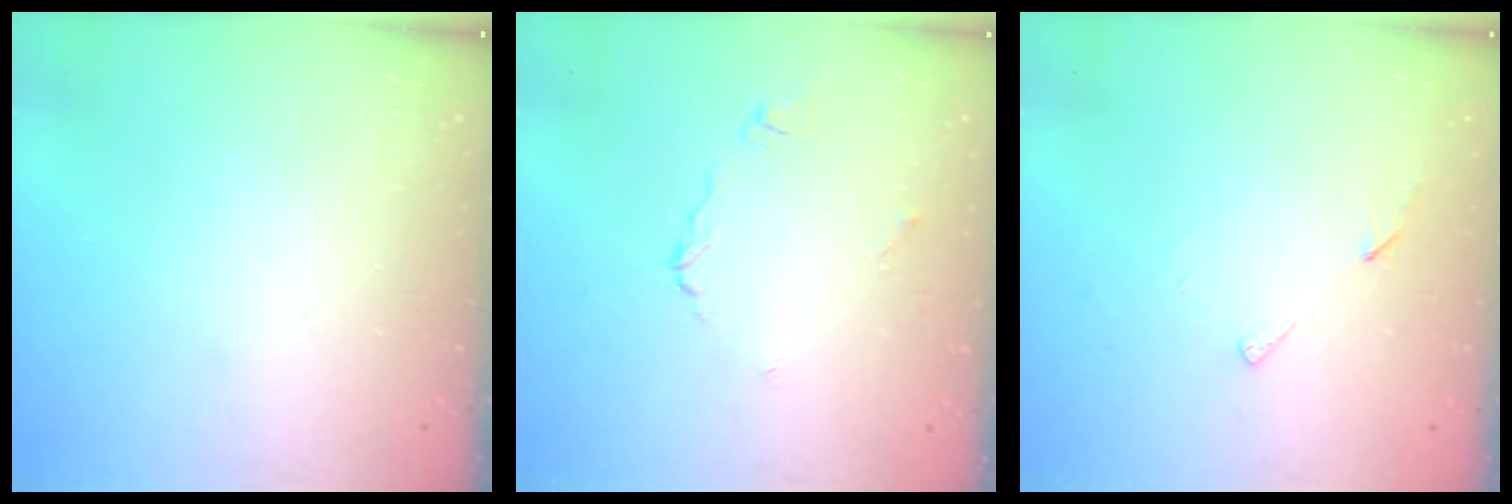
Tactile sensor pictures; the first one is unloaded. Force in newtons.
{"total": 4.2, "press": 4.2, "slide": 0.7}
{"total": 5.0, "press": 5.0, "slide": 0.5}